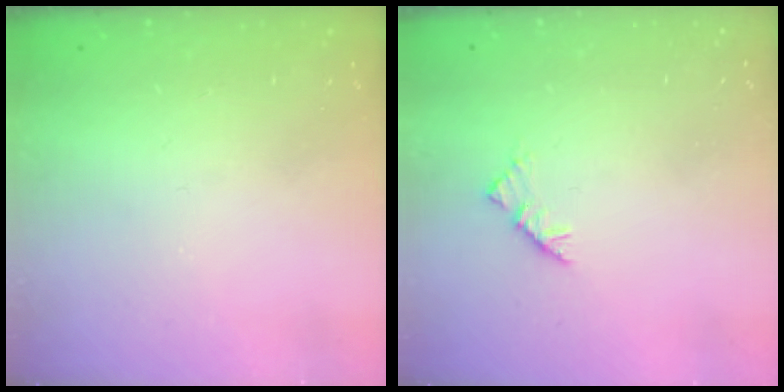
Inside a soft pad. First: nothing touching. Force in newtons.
{"total": 2.9, "press": 2.8, "slide": 0.7}